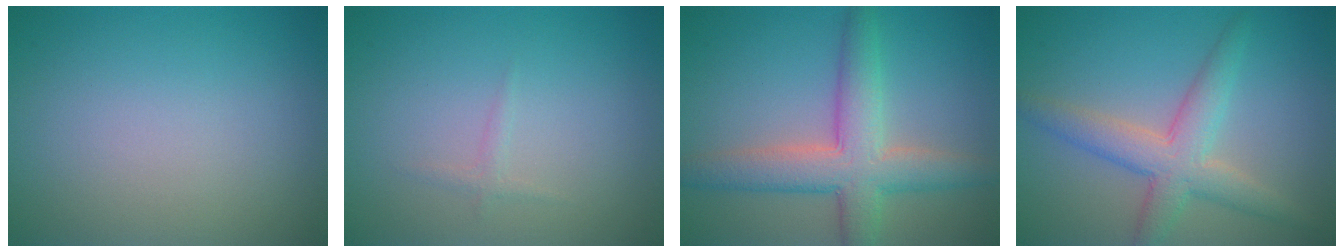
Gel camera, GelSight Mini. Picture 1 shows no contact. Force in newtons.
{"total": 0.7, "press": 0.7, "slide": 0.0}
{"total": 6.2, "press": 6.2, "slide": 0.2}
{"total": 4.6, "press": 4.6, "slide": 0.3}